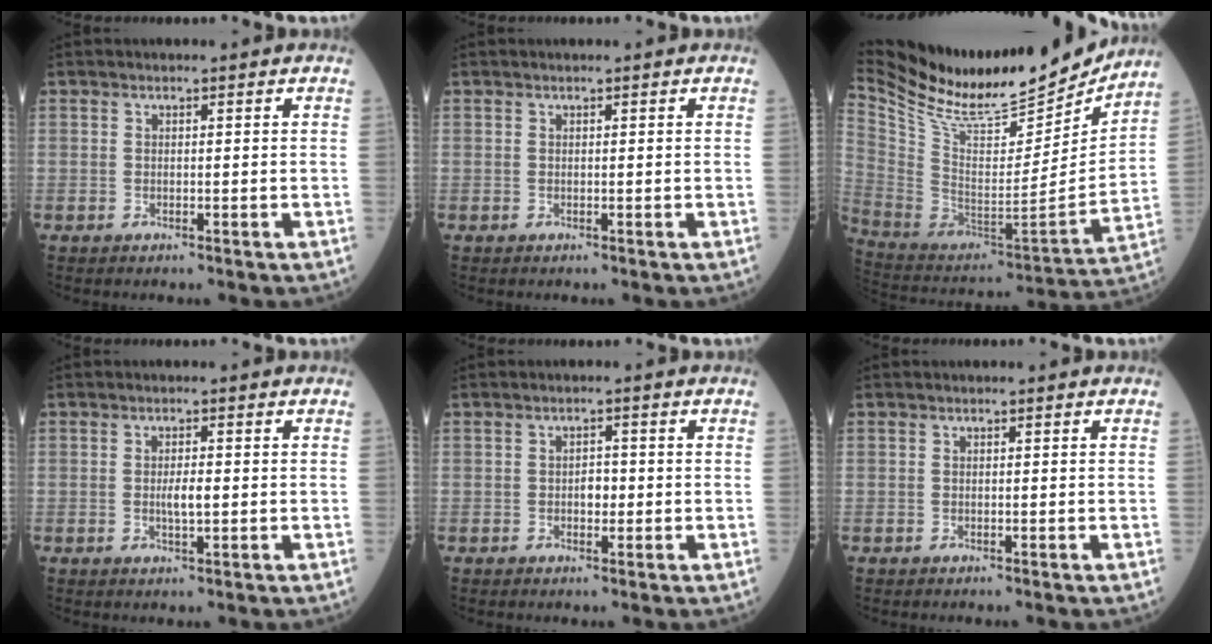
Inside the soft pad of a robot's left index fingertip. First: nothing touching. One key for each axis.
{"total": 0.0}
{"total": 29.8, "fx": 26.0, "fy": 6.2, "fz": 13.1, "tx": -0.259, "ty": -0.040, "tz": 0.410}
{"total": 2.2, "fx": 0.0, "fy": 0.4, "fz": 2.2, "tx": -0.044, "ty": -0.002, "tz": 0.001}
{"total": 1.8, "fx": -0.2, "fy": 1.1, "fz": 1.4, "tx": -0.020, "ty": 0.003, "tz": -0.003}
{"total": 0.0}